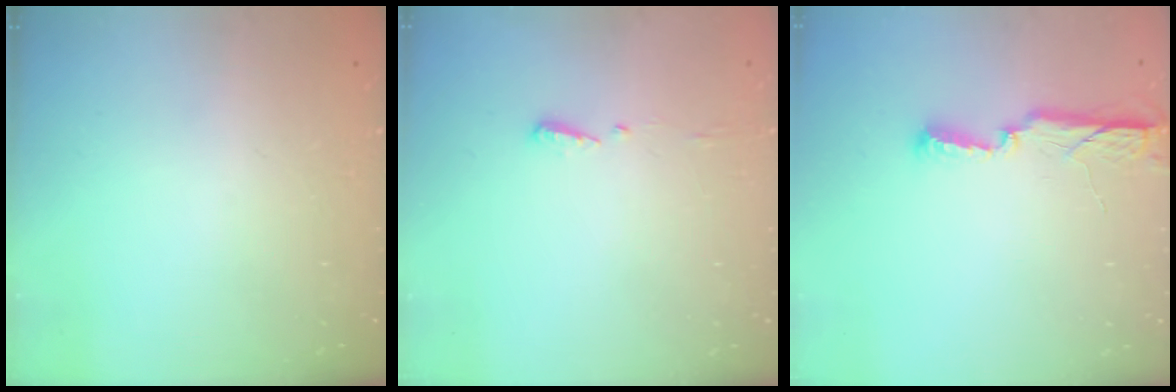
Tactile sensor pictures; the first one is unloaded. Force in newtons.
{"total": 4.0, "press": 3.9, "slide": 0.5}
{"total": 6.6, "press": 6.5, "slide": 1.1}